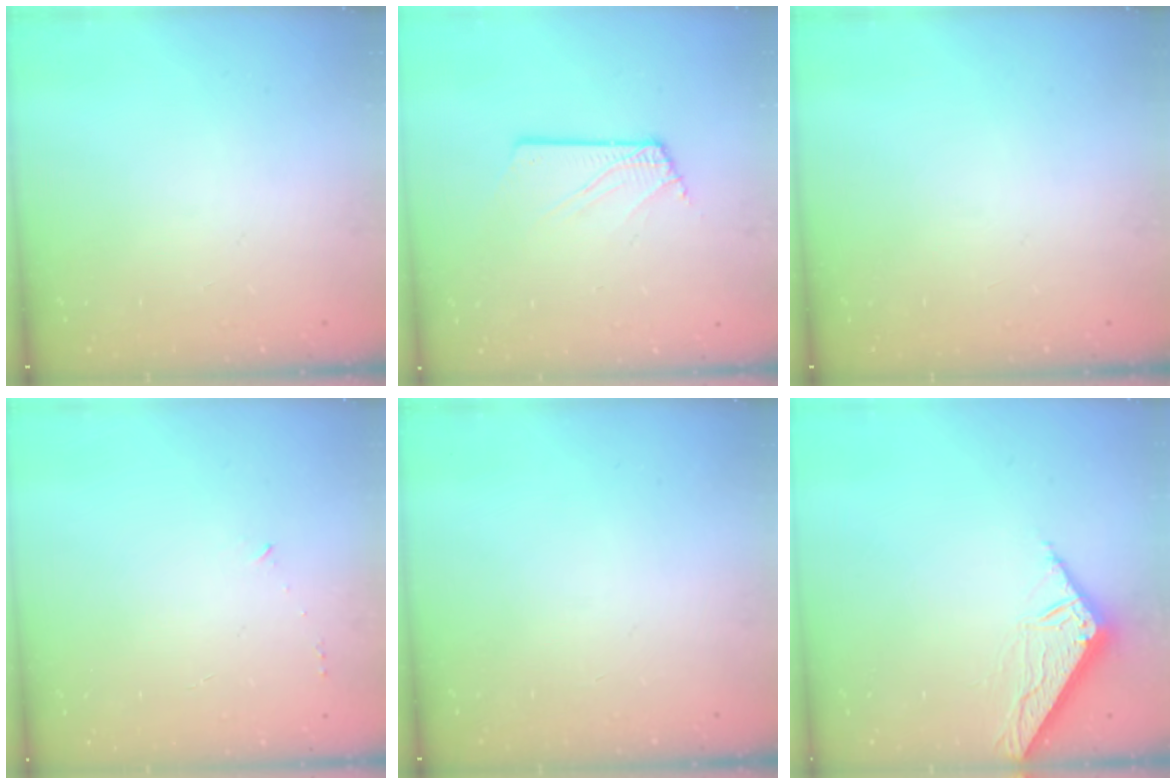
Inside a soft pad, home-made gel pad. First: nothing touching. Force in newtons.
{"total": 3.2, "press": 3.2, "slide": 0.4}
{"total": 0.0}
{"total": 3.9, "press": 3.9, "slide": 0.5}
{"total": 0.0}
{"total": 8.2, "press": 8.2, "slide": 0.5}